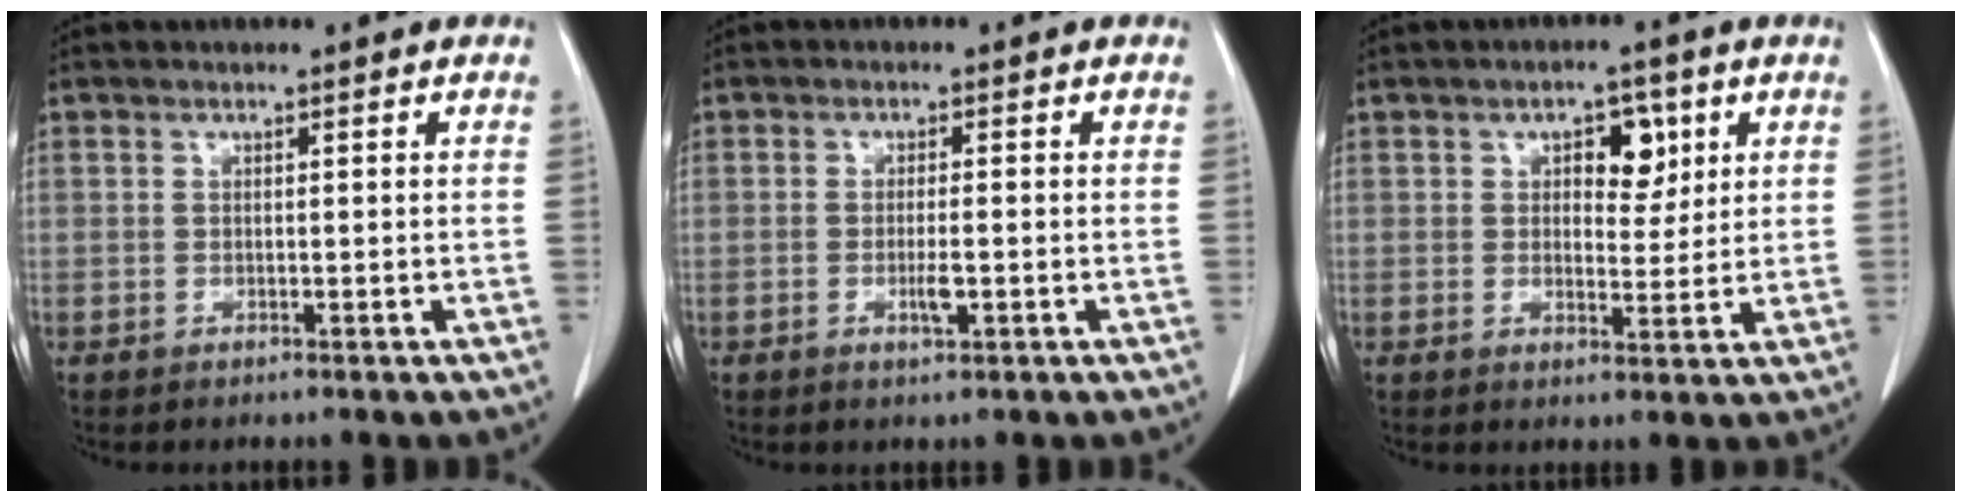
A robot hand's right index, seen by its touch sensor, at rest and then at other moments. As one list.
[{"total": 2.8, "force": [-0.9, 0.5, 2.6], "torque": [-0.050, -0.002, -0.013]}, {"total": 5.3, "force": [2.1, 2.9, 3.9], "torque": [-0.051, 0.008, 0.030]}]